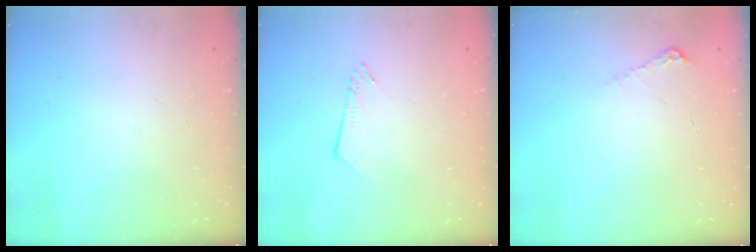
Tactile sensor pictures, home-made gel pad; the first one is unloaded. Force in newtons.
{"total": 4.2, "press": 4.2, "slide": 0.2}
{"total": 4.9, "press": 4.9, "slide": 0.7}